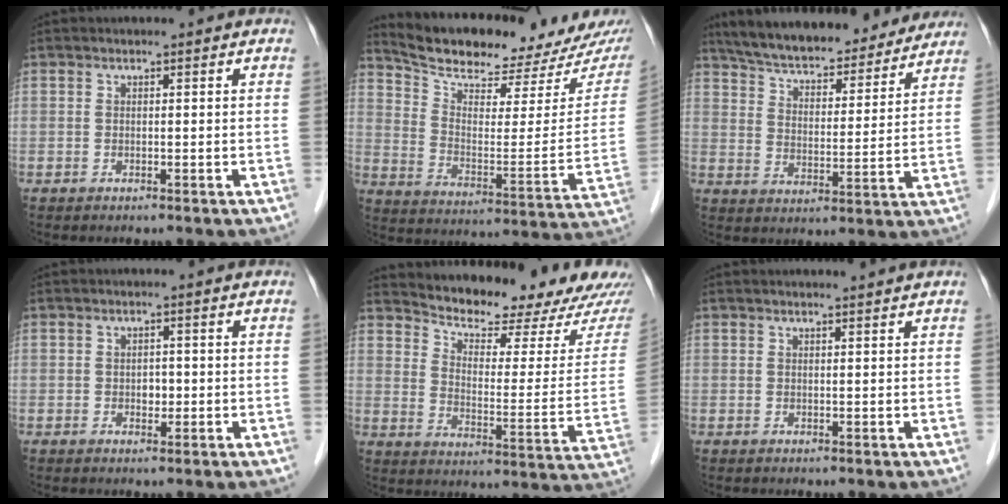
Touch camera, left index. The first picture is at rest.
{"total": 19.2, "force": [17.6, 3.3, 6.9], "torque": [-0.109, -0.043, 0.255]}
{"total": 22.6, "force": [20.3, 5.7, 8.1], "torque": [-0.128, 0.014, 0.282]}
{"total": 1.6, "force": [-0.2, 1.2, 1.1], "torque": [-0.016, 0.002, -0.001]}
{"total": 19.7, "force": [18.0, 3.3, 7.3], "torque": [-0.102, -0.047, 0.232]}
{"total": 2.2, "force": [2.0, -0.6, 0.7], "torque": [-0.011, 0.003, 0.028]}